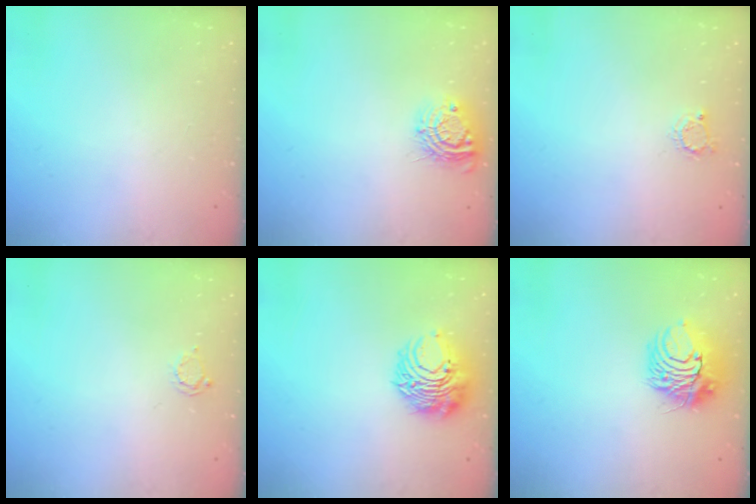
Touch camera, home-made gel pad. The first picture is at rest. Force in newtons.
{"total": 9.6, "press": 9.6, "slide": 0.5}
{"total": 3.0, "press": 3.0, "slide": 0.5}
{"total": 2.8, "press": 2.8, "slide": 0.3}
{"total": 9.2, "press": 9.2, "slide": 0.8}
{"total": 9.5, "press": 9.4, "slide": 1.1}